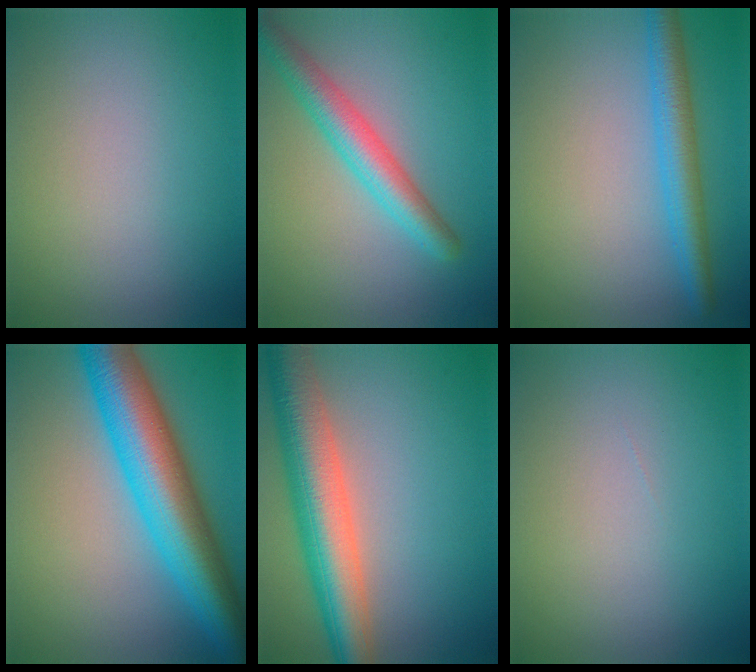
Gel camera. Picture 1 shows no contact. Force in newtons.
{"total": 4.4, "press": 4.4, "slide": 0.1}
{"total": 3.9, "press": 3.9, "slide": 0.2}
{"total": 11.0, "press": 11.0, "slide": 0.3}
{"total": 8.5, "press": 8.5, "slide": 0.6}
{"total": 0.0}